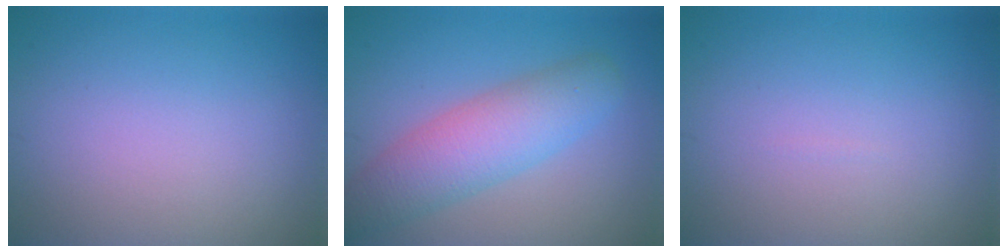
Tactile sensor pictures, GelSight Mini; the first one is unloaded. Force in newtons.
{"total": 5.6, "press": 5.6, "slide": 0.3}
{"total": 0.0}